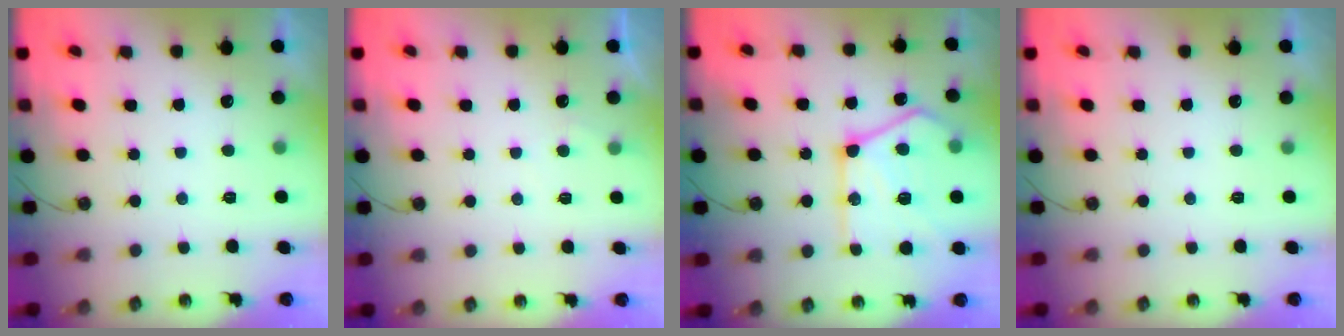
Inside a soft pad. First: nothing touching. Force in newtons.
{"total": 2.3, "press": 2.2, "slide": 0.3}
{"total": 21.9, "press": 21.8, "slide": 2.5}
{"total": 0.0}